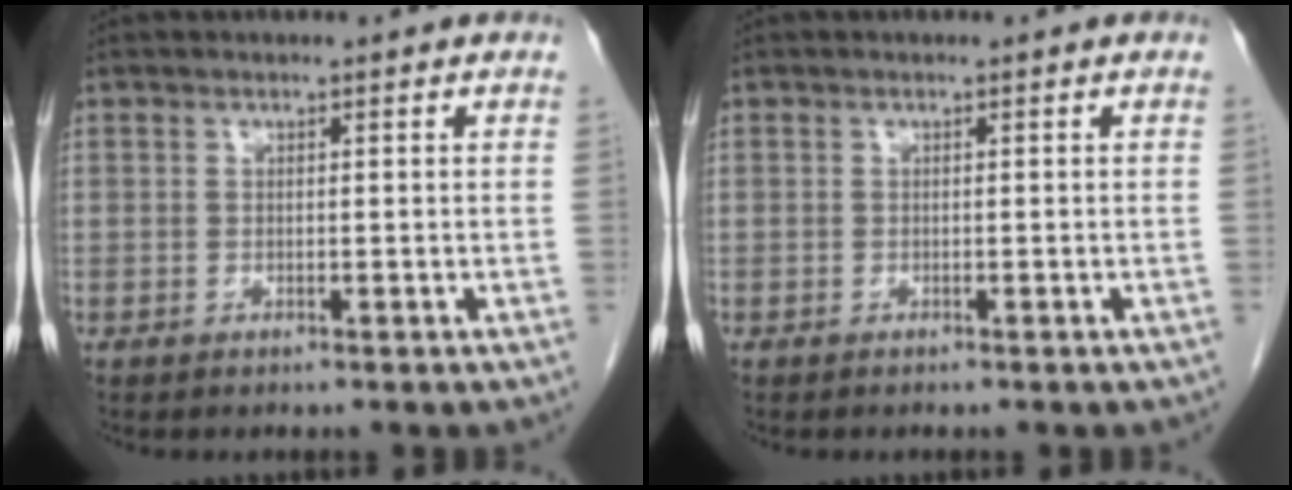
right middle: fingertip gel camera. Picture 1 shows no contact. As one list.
[{"total": 0.5, "force": [-0.4, 0.2, 0.2], "torque": [-0.011, -0.001, -0.004]}]